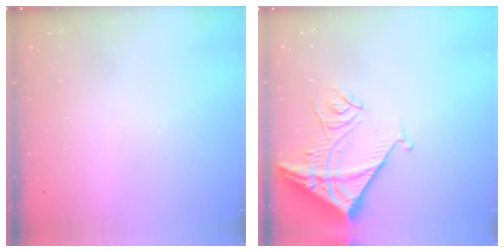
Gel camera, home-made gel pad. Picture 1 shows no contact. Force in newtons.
{"total": 14.2, "press": 14.2, "slide": 1.2}